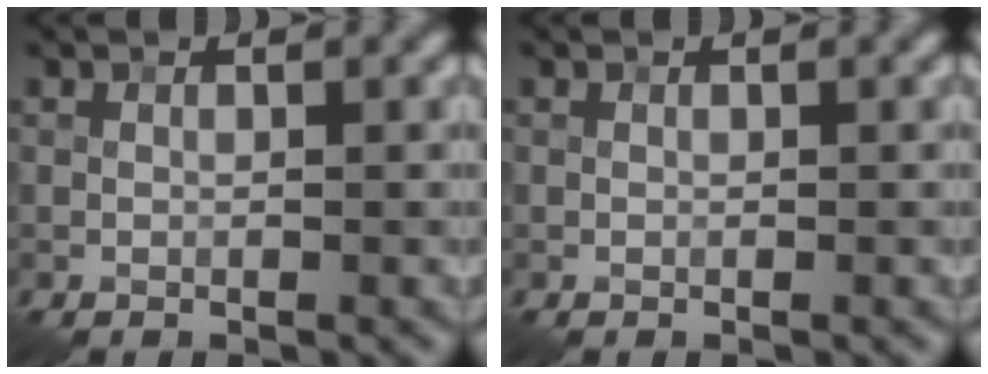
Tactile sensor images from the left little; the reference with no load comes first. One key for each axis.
{"total": 0.0}